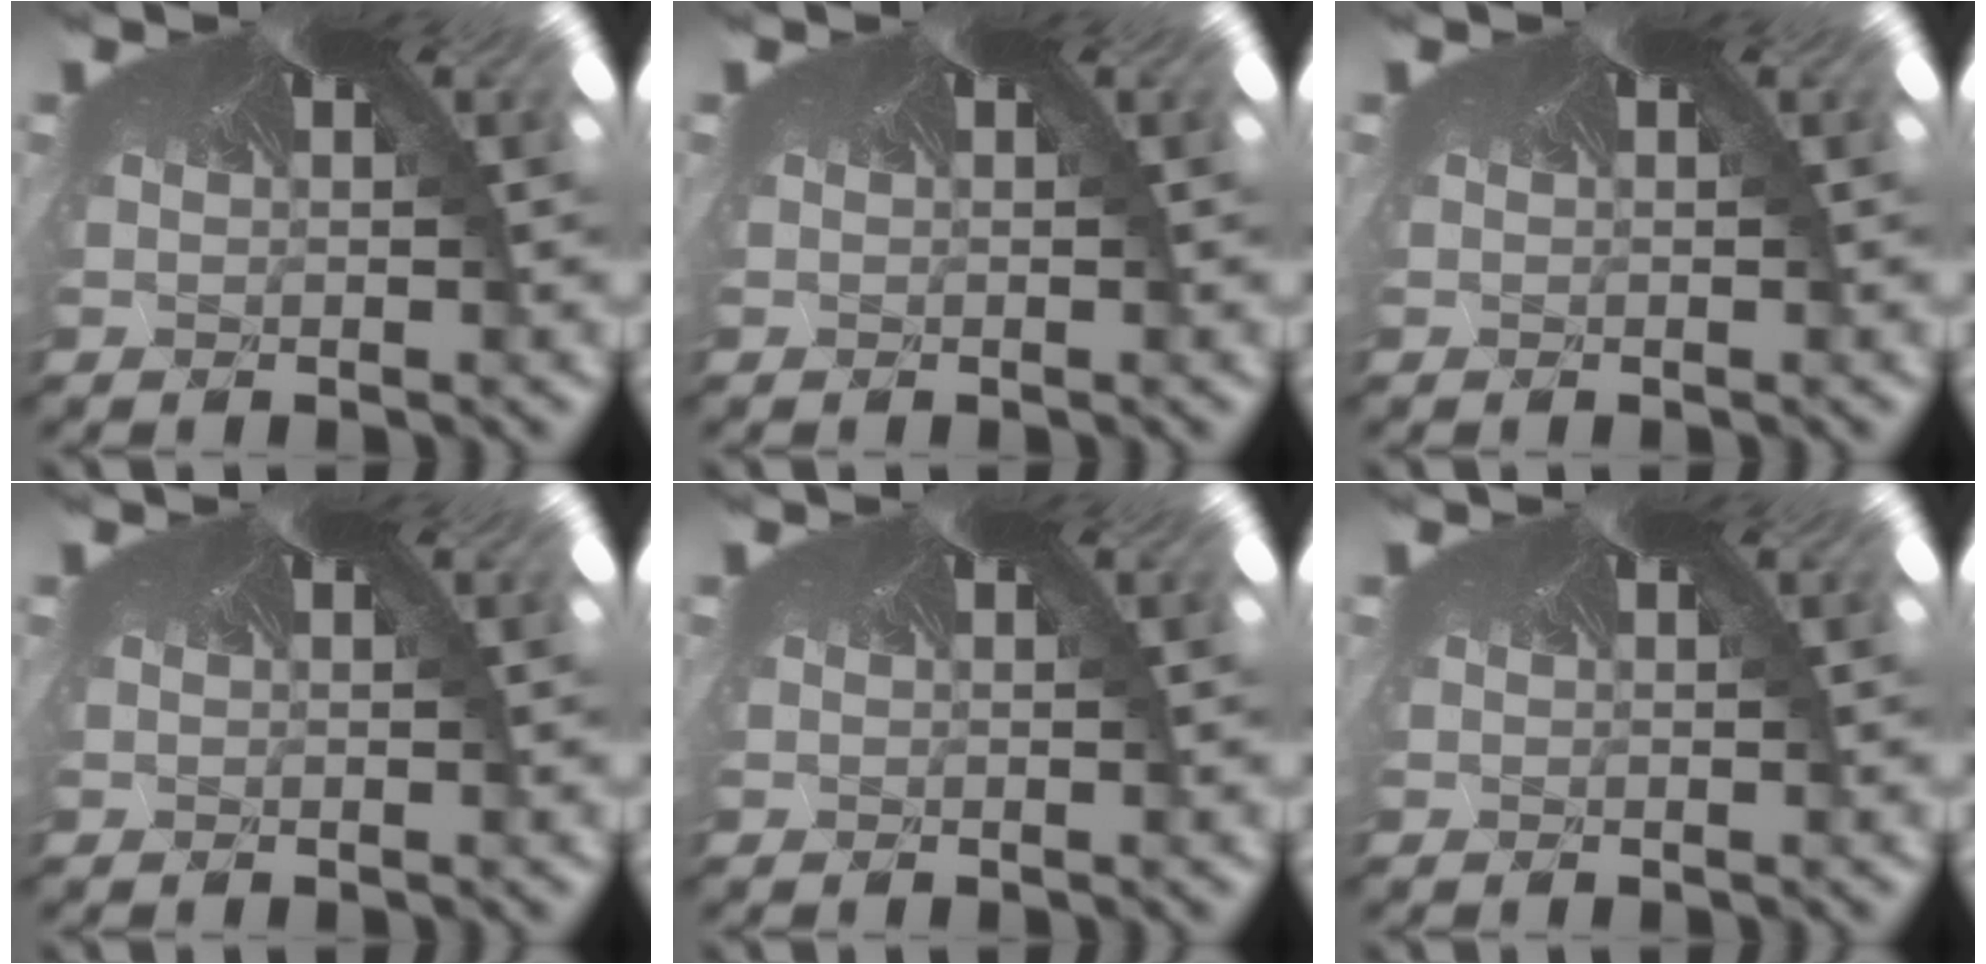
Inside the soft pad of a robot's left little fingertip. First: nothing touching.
{"total": 0.0}
{"total": 0.0}
{"total": 0.0}
{"total": 0.0}
{"total": 0.0}